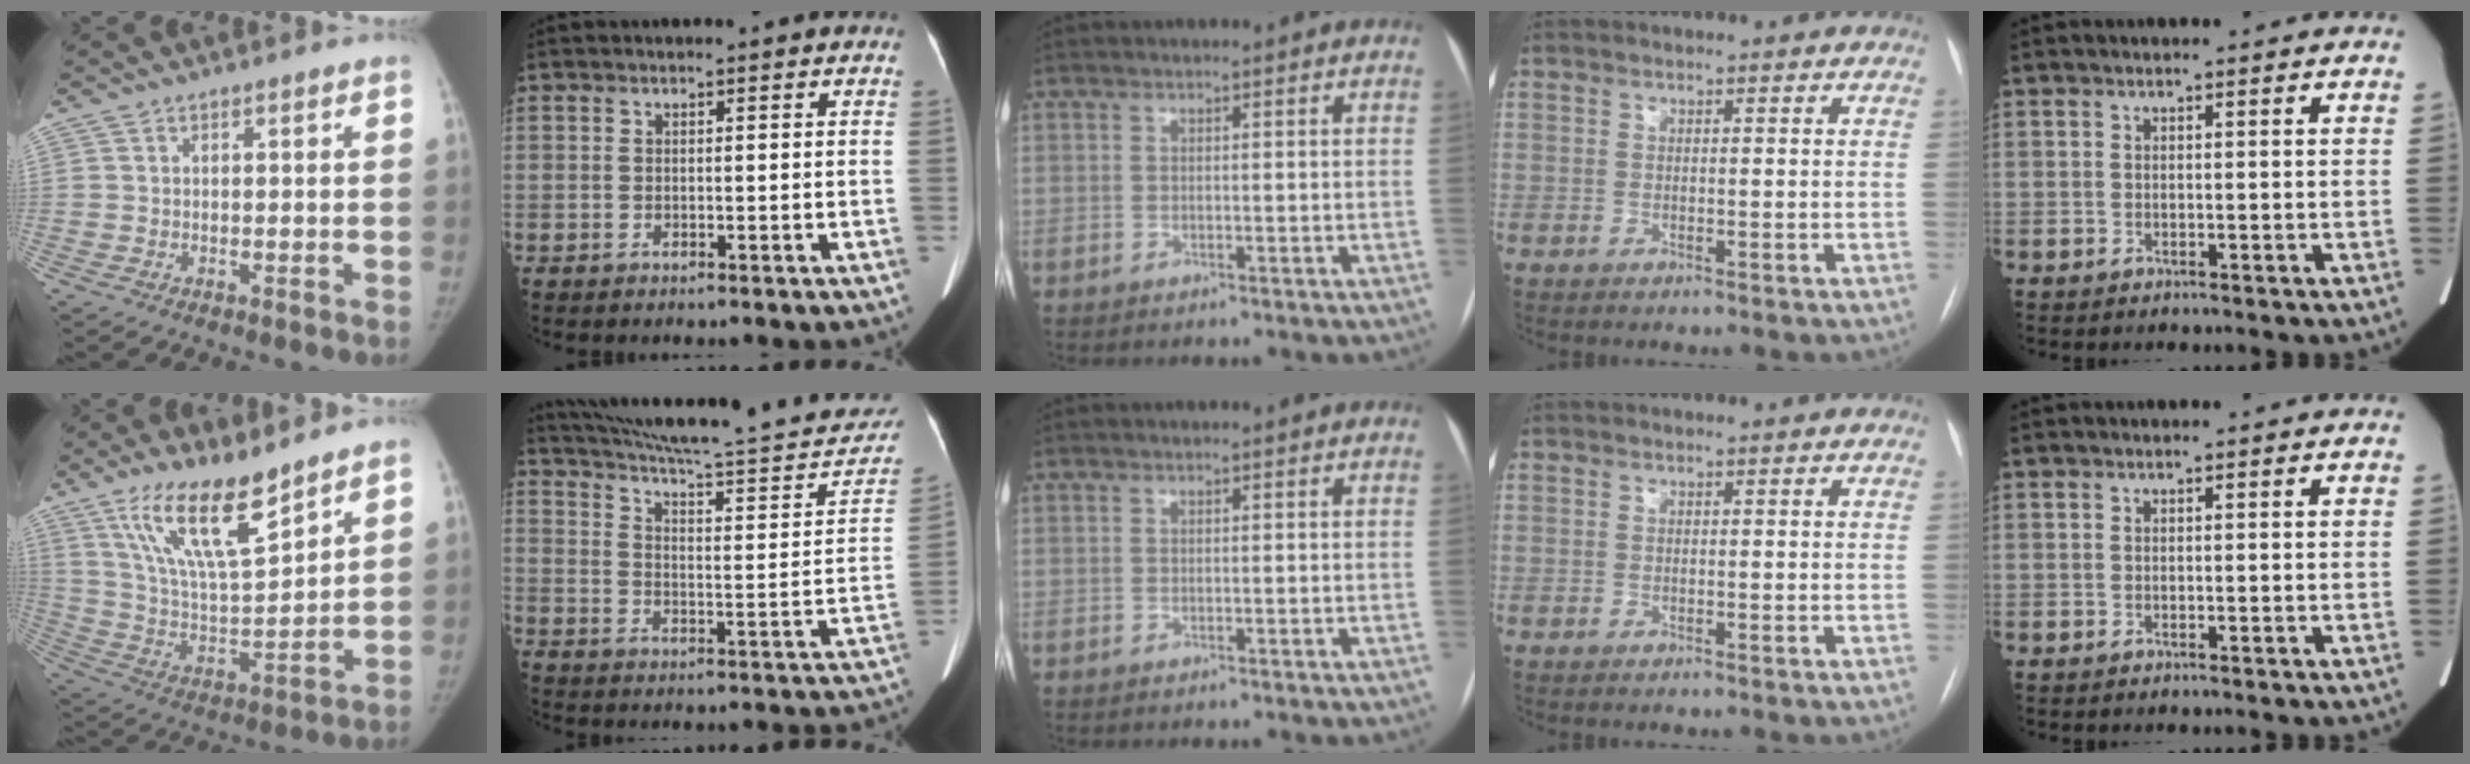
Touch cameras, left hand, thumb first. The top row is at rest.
{"thumb": {"total": 16.5, "force": [11.3, 4.4, 11.2], "torque": [-0.180, -0.065, 0.222]}, "index": {"total": 27.3, "force": [24.7, 3.0, 11.4], "torque": [-0.167, -0.043, 0.328]}}